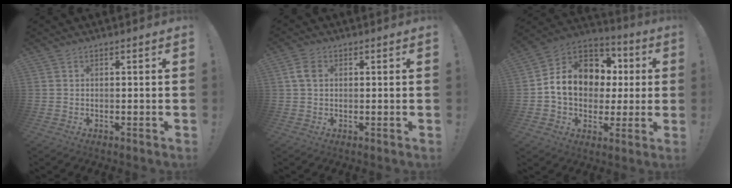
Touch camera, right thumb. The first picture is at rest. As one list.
[{"total": 4.4, "force": [1.0, 3.0, 3.1], "torque": [-0.057, 0.008, 0.022]}, {"total": 15.9, "force": [2.2, 12.7, 9.2], "torque": [-0.128, 0.003, 0.052]}]